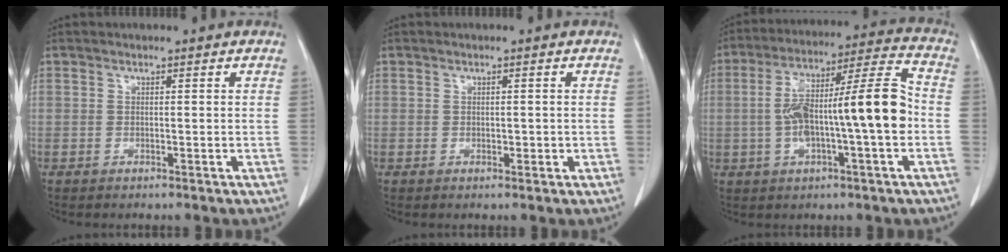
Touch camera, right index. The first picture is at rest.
{"total": 1.1, "force": [-0.1, 0.7, 0.8], "torque": [-0.010, -0.001, 0.000]}
{"total": 16.3, "force": [-1.7, 1.9, 16.1], "torque": [-0.272, 0.030, -0.027]}